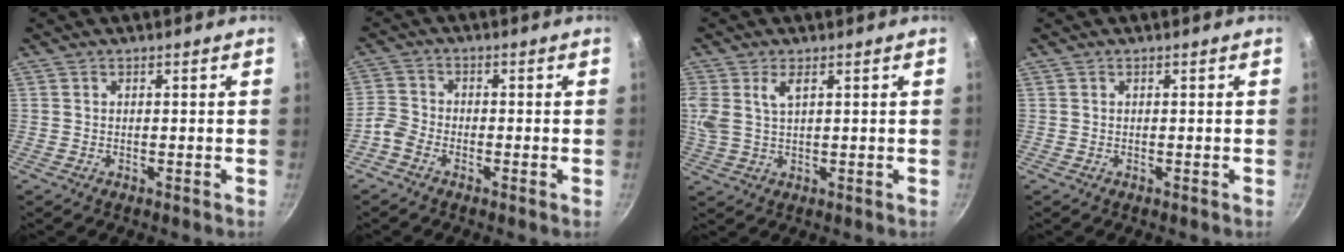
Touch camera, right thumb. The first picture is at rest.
{"total": 3.3, "force": [-2.3, 1.9, 1.4], "torque": [-0.035, 0.021, -0.059]}
{"total": 7.2, "force": [2.8, 3.7, 5.5], "torque": [-0.112, 0.004, 0.057]}
{"total": 0.0}